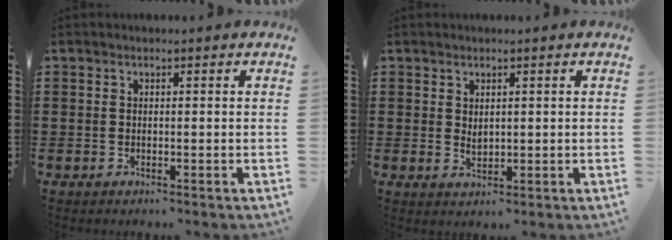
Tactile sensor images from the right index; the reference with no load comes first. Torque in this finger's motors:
{"motor_torque": [0.83, 1.31, -0.01, 0.03]}